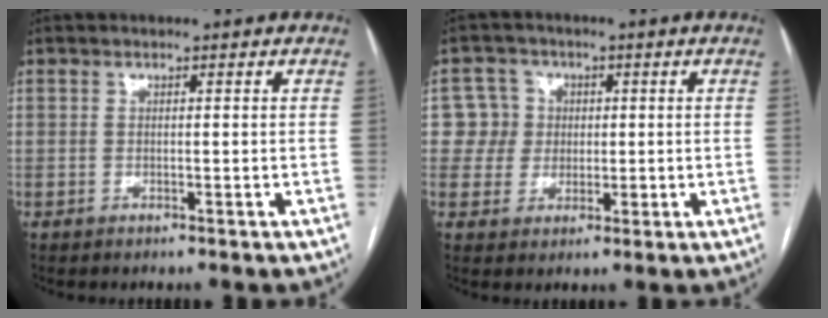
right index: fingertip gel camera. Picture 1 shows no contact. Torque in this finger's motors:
{"motor_torque": [-0.02, -0.04, -0.02, 0.03]}